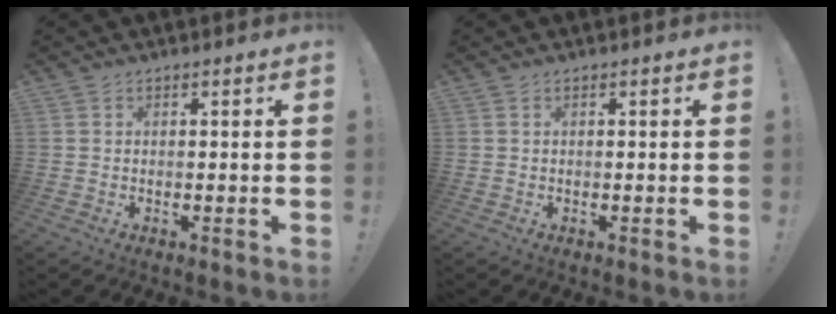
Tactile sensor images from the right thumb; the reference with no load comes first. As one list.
[{"total": 0.0}]